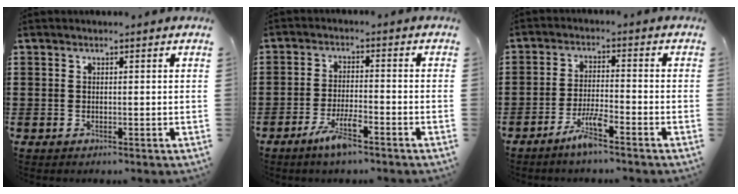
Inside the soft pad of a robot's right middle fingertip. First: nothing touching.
{"total": 5.1, "force": [-3.3, 0.9, 3.8], "torque": [-0.080, -0.001, -0.064]}
{"total": 4.7, "force": [-3.4, 0.4, 3.2], "torque": [-0.066, -0.001, -0.065]}